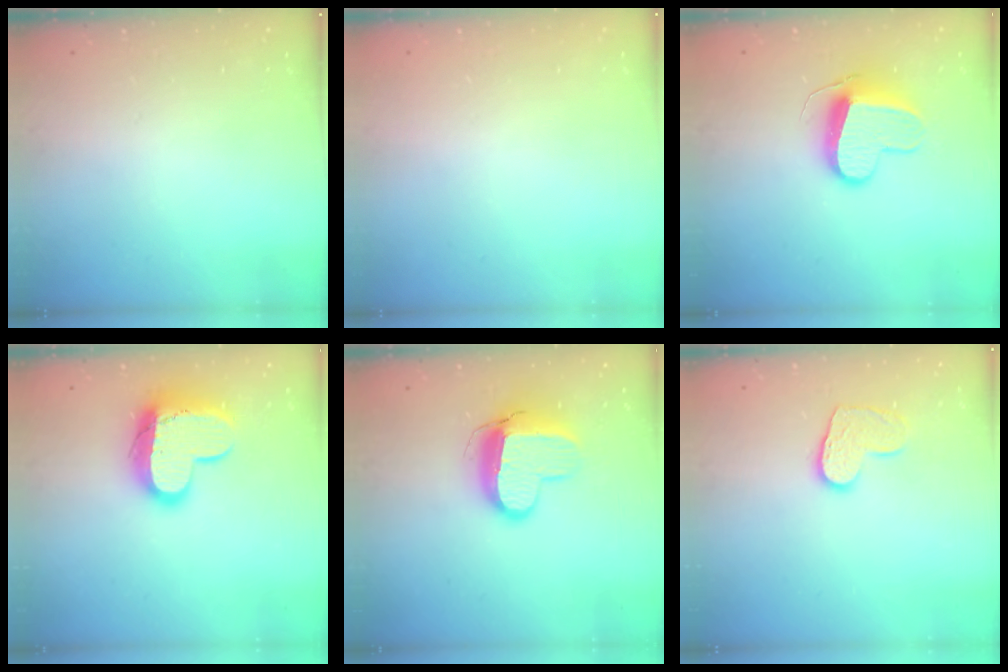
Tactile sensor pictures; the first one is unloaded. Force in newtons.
{"total": 0.6, "press": 0.5, "slide": 0.2}
{"total": 10.6, "press": 10.6, "slide": 0.4}
{"total": 14.3, "press": 14.3, "slide": 1.2}
{"total": 12.0, "press": 12.0, "slide": 0.7}
{"total": 9.1, "press": 9.1, "slide": 0.2}